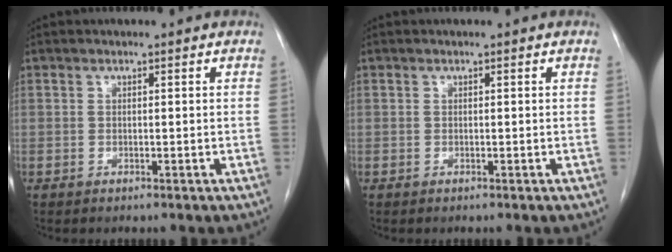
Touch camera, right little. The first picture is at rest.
{"total": 0.0}